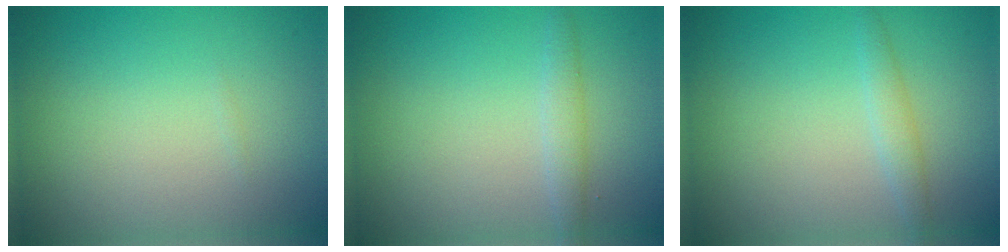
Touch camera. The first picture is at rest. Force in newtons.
{"total": 1.5, "press": 1.5, "slide": 0.1}
{"total": 1.3, "press": 1.3, "slide": 0.0}